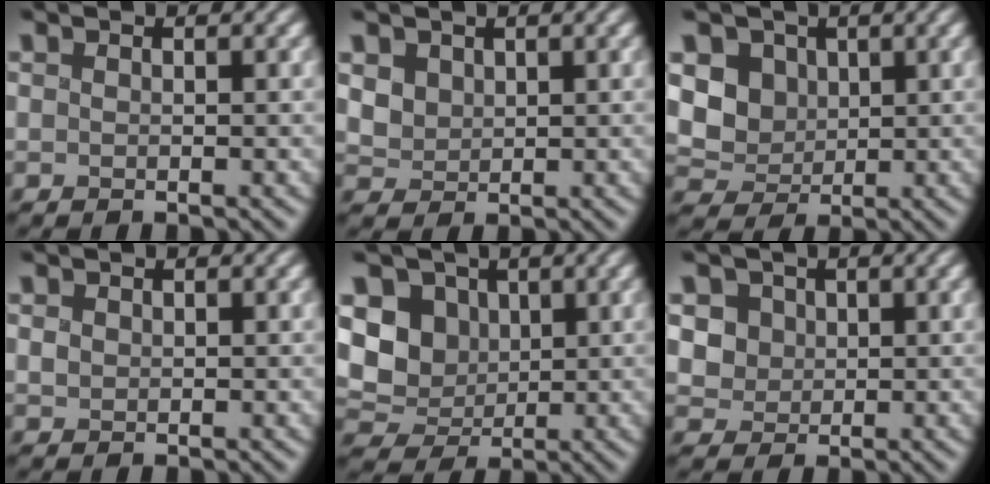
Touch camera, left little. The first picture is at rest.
{"total": 2.2, "force": [0.7, 1.9, 1.0], "torque": [-0.030, -0.008, 0.017]}
{"total": 5.0, "force": [0.8, 4.3, 2.5], "torque": [-0.058, 0.000, 0.001]}
{"total": 0.7, "force": [0.1, 0.7, 0.2], "torque": [-0.004, 0.000, 0.003]}
{"total": 6.6, "force": [0.8, 5.7, 3.4], "torque": [-0.070, 0.001, 0.001]}
{"total": 3.7, "force": [0.7, 3.4, 1.5], "torque": [-0.041, 0.004, 0.014]}